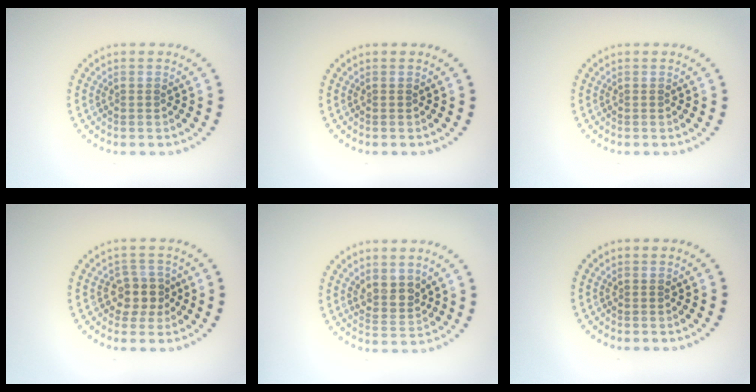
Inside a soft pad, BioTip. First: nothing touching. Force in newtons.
{"total": 0.0}
{"total": 0.0}
{"total": 2.7, "press": 2.3, "slide": 1.5}
{"total": 2.4, "press": 2.1, "slide": 1.2}
{"total": 0.0}